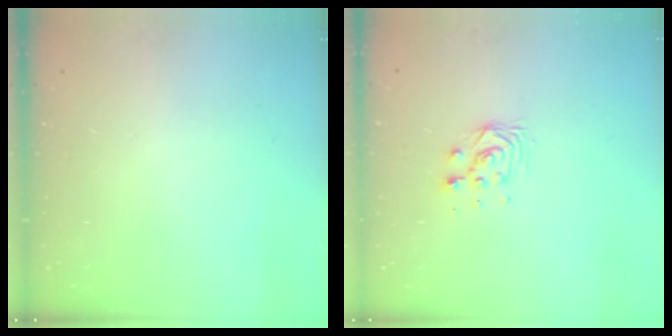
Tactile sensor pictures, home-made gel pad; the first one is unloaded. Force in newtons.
{"total": 4.7, "press": 4.6, "slide": 0.6}